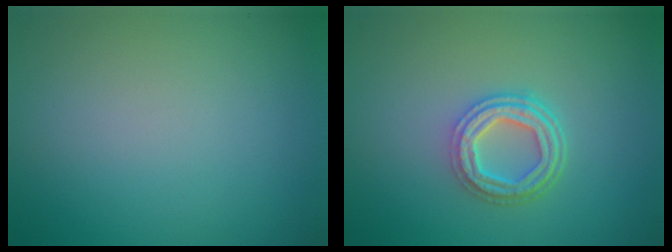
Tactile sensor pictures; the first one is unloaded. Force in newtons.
{"total": 4.3, "press": 3.3, "slide": 2.7}